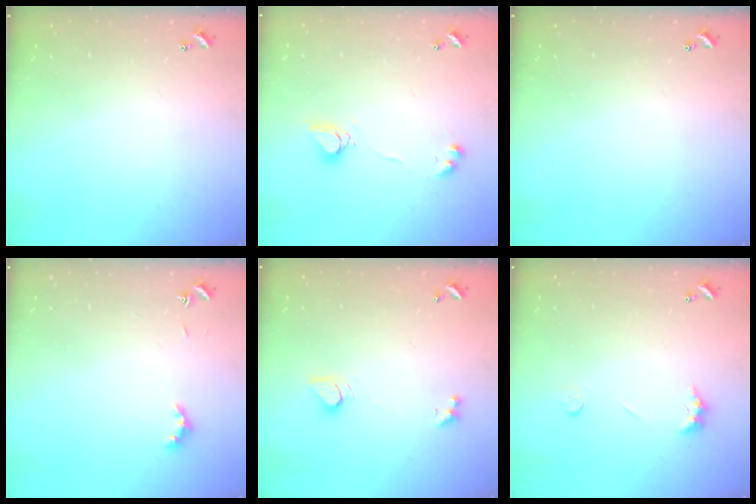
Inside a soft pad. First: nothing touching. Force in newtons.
{"total": 6.7, "press": 6.7, "slide": 0.5}
{"total": 0.0}
{"total": 3.5, "press": 3.4, "slide": 1.0}
{"total": 2.5, "press": 2.4, "slide": 0.6}
{"total": 2.5, "press": 2.4, "slide": 0.7}